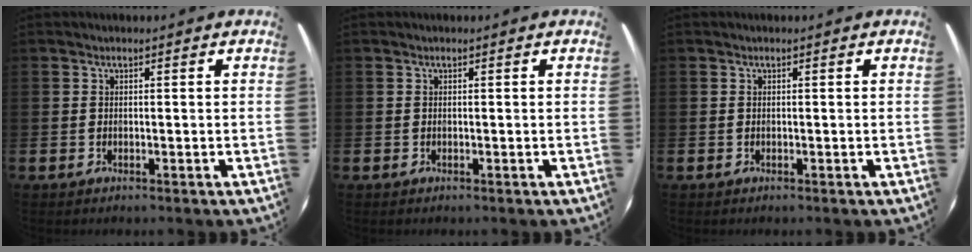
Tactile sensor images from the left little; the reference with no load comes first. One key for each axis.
{"total": 0.0}
{"total": 0.0}